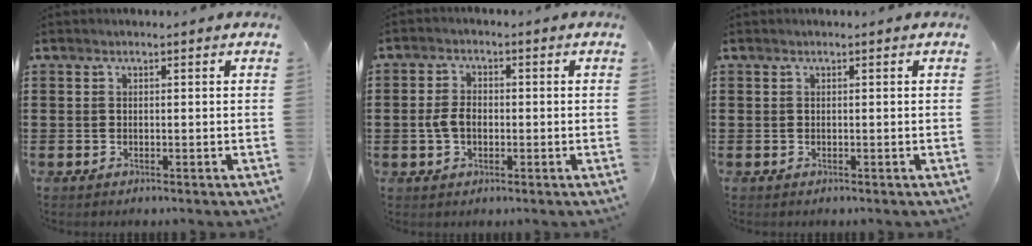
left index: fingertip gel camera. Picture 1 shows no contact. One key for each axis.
{"total": 3.7, "fx": -0.5, "fy": 2.3, "fz": 2.8, "tx": -0.068, "ty": 0.001, "tz": -0.014}
{"total": 0.0}